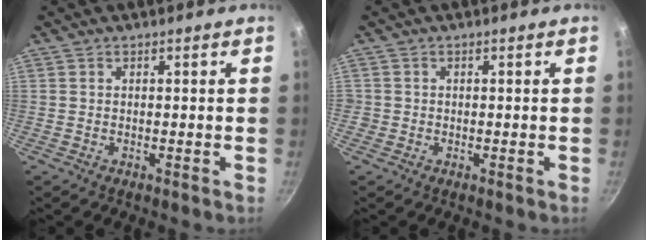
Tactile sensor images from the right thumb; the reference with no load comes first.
{"total": 1.1, "force": [-0.3, 1.1, 0.1], "torque": [0.001, 0.004, -0.006]}